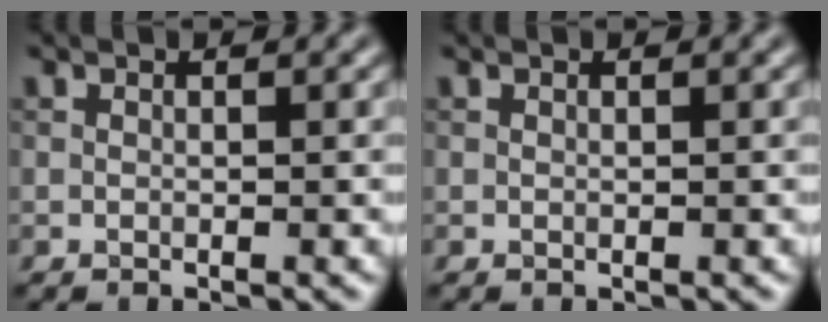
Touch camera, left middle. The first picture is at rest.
{"total": 0.0}